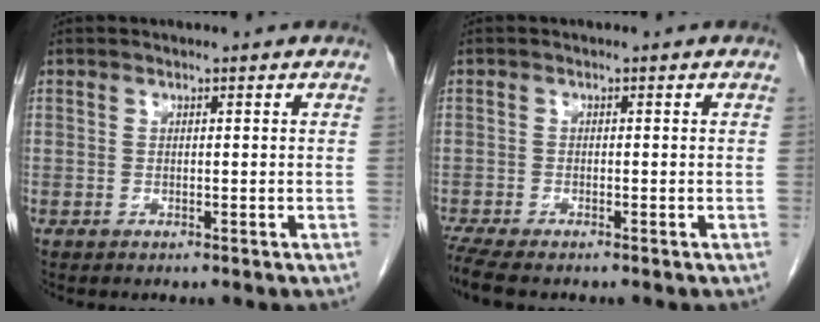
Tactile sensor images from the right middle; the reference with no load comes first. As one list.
[{"total": 4.7, "force": [-3.9, 0.7, 2.4], "torque": [-0.051, -0.016, -0.069]}]